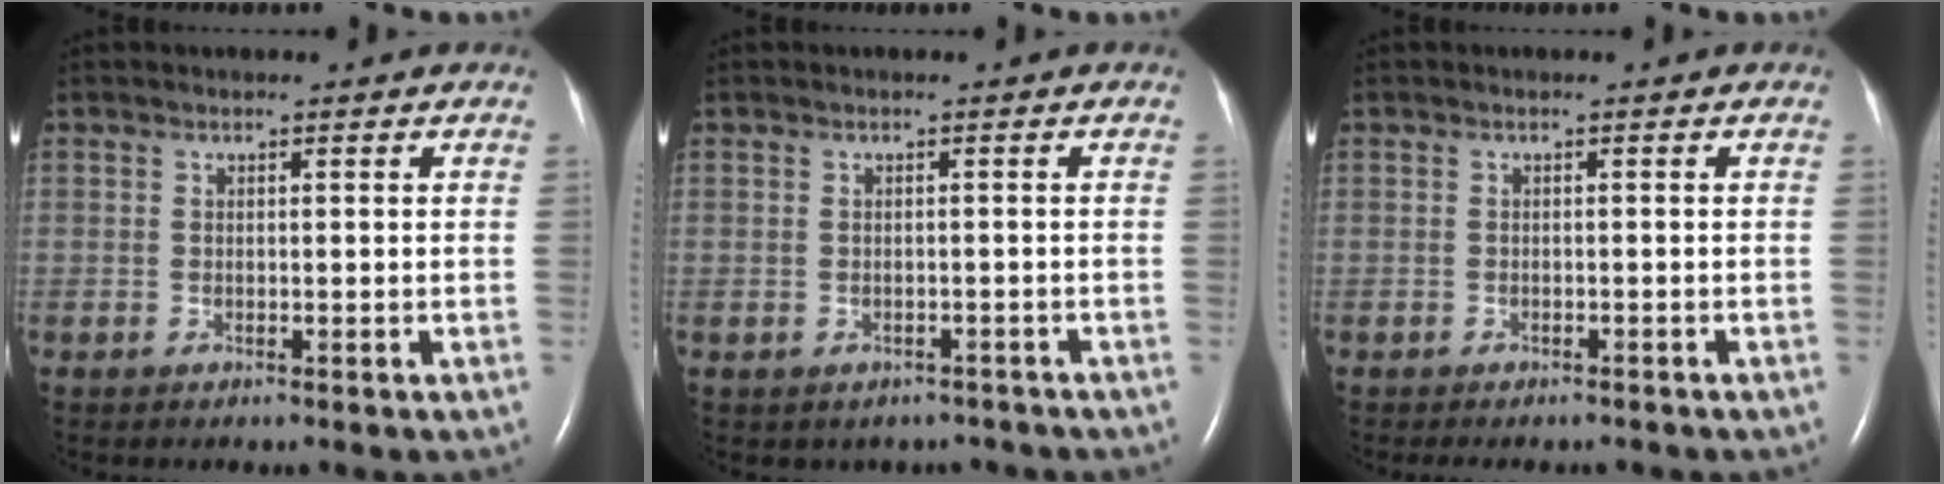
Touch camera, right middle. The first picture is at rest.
{"total": 4.4, "force": [-3.7, 2.5, 0.2], "torque": [0.003, 0.015, -0.040]}
{"total": 5.3, "force": [-4.6, 1.8, 1.9], "torque": [-0.022, -0.001, -0.055]}